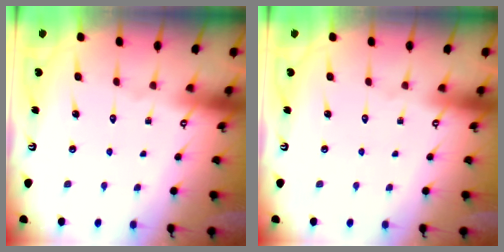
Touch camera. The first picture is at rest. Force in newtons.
{"total": 0.0}